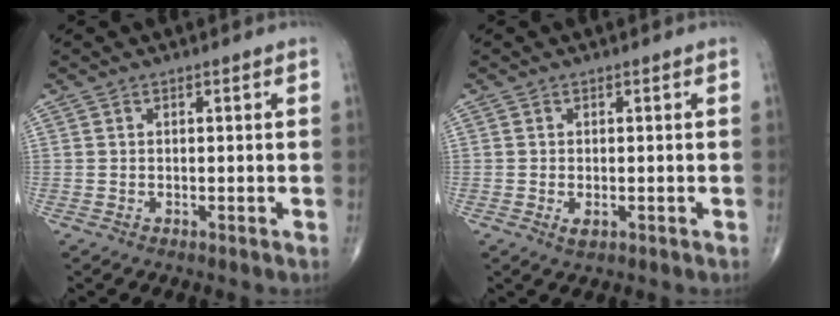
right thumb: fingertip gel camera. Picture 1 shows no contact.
{"total": 1.5, "force": [-0.5, 0.7, 1.2], "torque": [-0.023, -0.005, -0.008]}